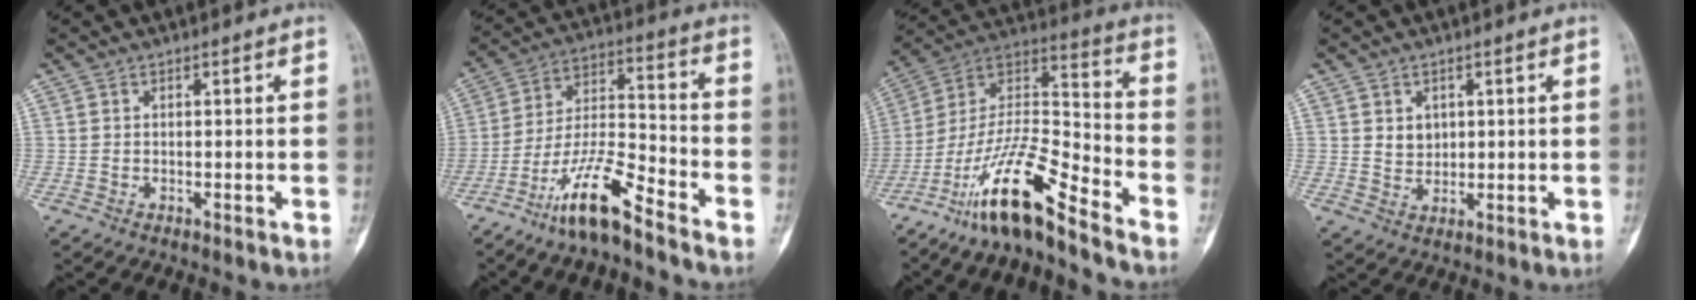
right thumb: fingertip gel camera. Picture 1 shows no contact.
{"total": 12.8, "force": [-9.4, 2.3, 8.4], "torque": [-0.164, 0.070, -0.179]}
{"total": 17.2, "force": [-12.5, 3.3, 11.3], "torque": [-0.212, 0.091, -0.232]}
{"total": 3.1, "force": [1.0, 2.6, 1.4], "torque": [-0.009, -0.009, 0.023]}